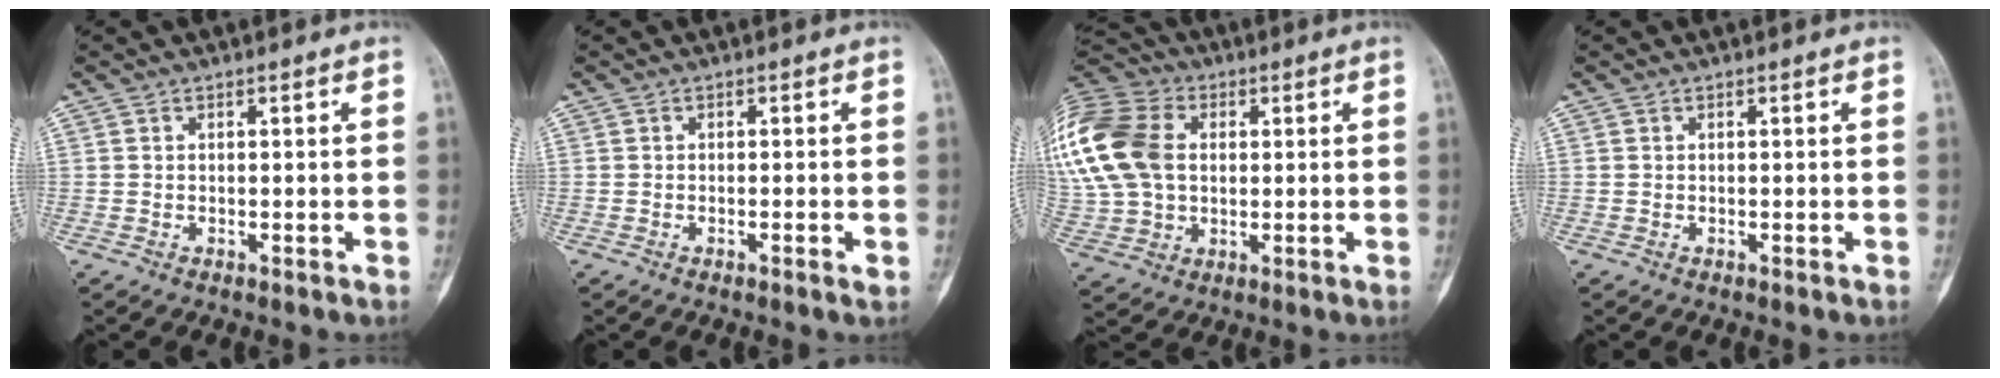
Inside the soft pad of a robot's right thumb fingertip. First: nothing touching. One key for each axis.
{"total": 1.1, "fx": -0.4, "fy": 0.1, "fz": 1.0, "tx": -0.021, "ty": -0.003, "tz": -0.008}
{"total": 25.0, "fx": 4.9, "fy": 18.3, "fz": 16.3, "tx": -0.395, "ty": 0.043, "tz": 0.099}
{"total": 0.0}